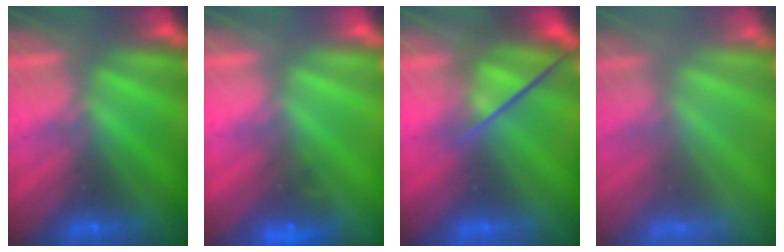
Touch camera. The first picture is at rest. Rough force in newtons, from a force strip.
{"total": 4.7}
{"total": 3.6}
{"total": 8.7}